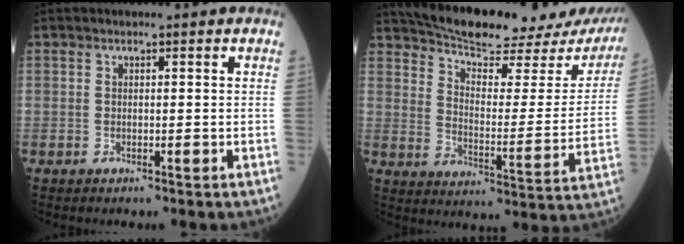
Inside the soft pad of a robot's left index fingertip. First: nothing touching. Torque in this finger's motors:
{"motor_torque": [0.16, -0.61, 0.16, 0.05]}